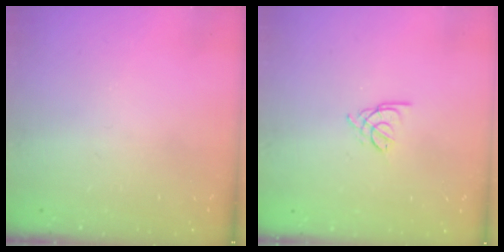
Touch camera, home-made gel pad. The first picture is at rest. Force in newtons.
{"total": 2.2, "press": 2.2, "slide": 0.5}